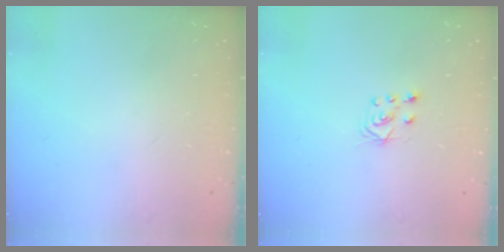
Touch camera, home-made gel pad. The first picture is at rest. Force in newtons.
{"total": 3.9, "press": 3.8, "slide": 0.7}